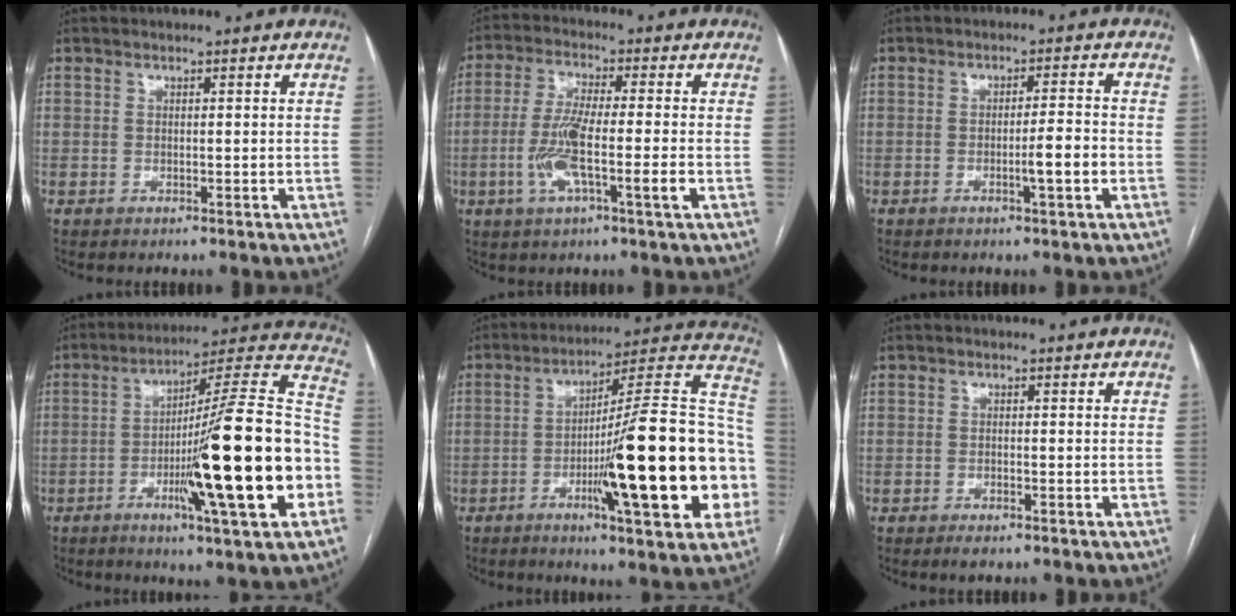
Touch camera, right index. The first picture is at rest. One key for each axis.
{"total": 9.2, "fx": -2.5, "fy": 0.6, "fz": 8.9, "tx": -0.175, "ty": -0.002, "tz": -0.050}
{"total": 4.4, "fx": -1.5, "fy": 0.0, "fz": 4.1, "tx": -0.061, "ty": -0.002, "tz": -0.024}
{"total": 25.2, "fx": -6.3, "fy": 0.4, "fz": 24.4, "tx": -0.326, "ty": -0.005, "tz": -0.107}
{"total": 25.6, "fx": -5.7, "fy": 2.4, "fz": 24.8, "tx": -0.293, "ty": 0.012, "tz": -0.087}
{"total": 1.8, "fx": -1.3, "fy": 0.4, "fz": 1.2, "tx": -0.018, "ty": -0.001, "tz": -0.018}